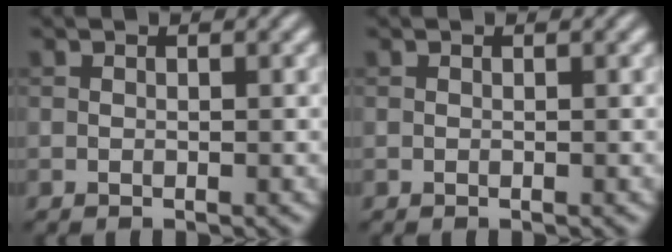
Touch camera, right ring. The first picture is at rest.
{"total": 0.0}